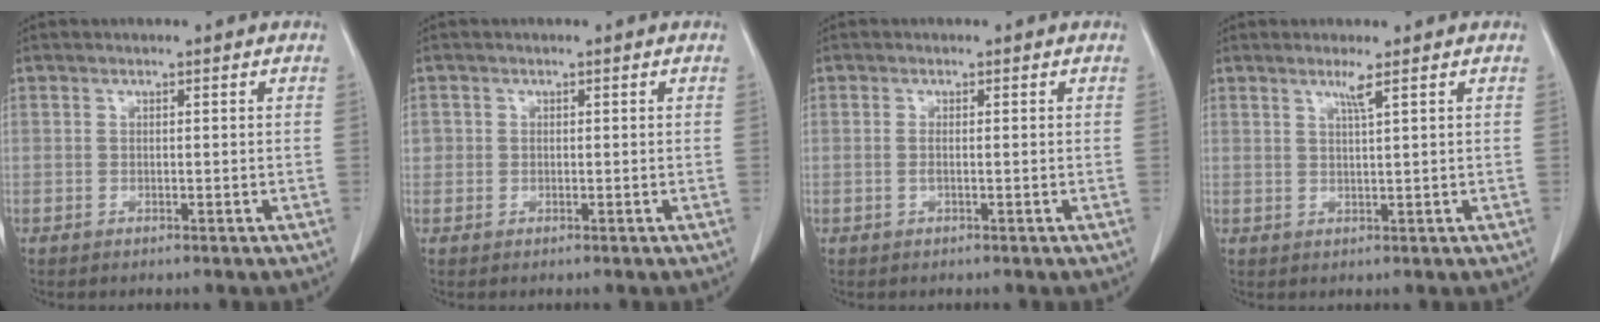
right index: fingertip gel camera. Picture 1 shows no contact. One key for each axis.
{"total": 1.3, "fx": 0.1, "fy": 1.3, "fz": 0.2, "tx": 0.005, "ty": 0.004, "tz": 0.000}
{"total": 1.0, "fx": -0.1, "fy": 0.2, "fz": 1.0, "tx": -0.021, "ty": -0.001, "tz": -0.002}
{"total": 1.9, "fx": 1.1, "fy": -0.6, "fz": 1.4, "tx": -0.032, "ty": -0.005, "tz": 0.024}